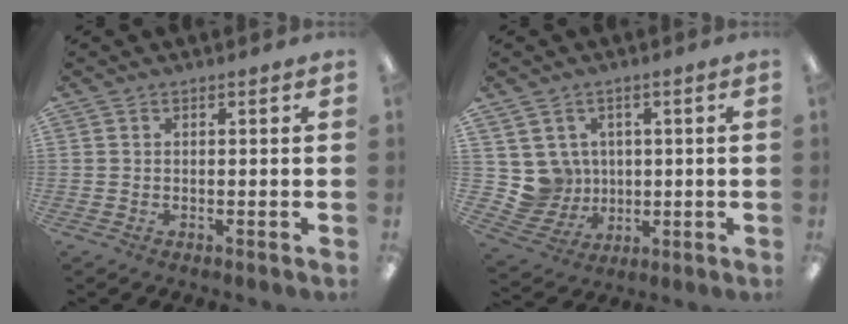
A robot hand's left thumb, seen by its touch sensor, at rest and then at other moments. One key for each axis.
{"total": 7.4, "fx": 2.0, "fy": 7.1, "fz": 0.5, "tx": -0.033, "ty": -0.008, "tz": 0.048}